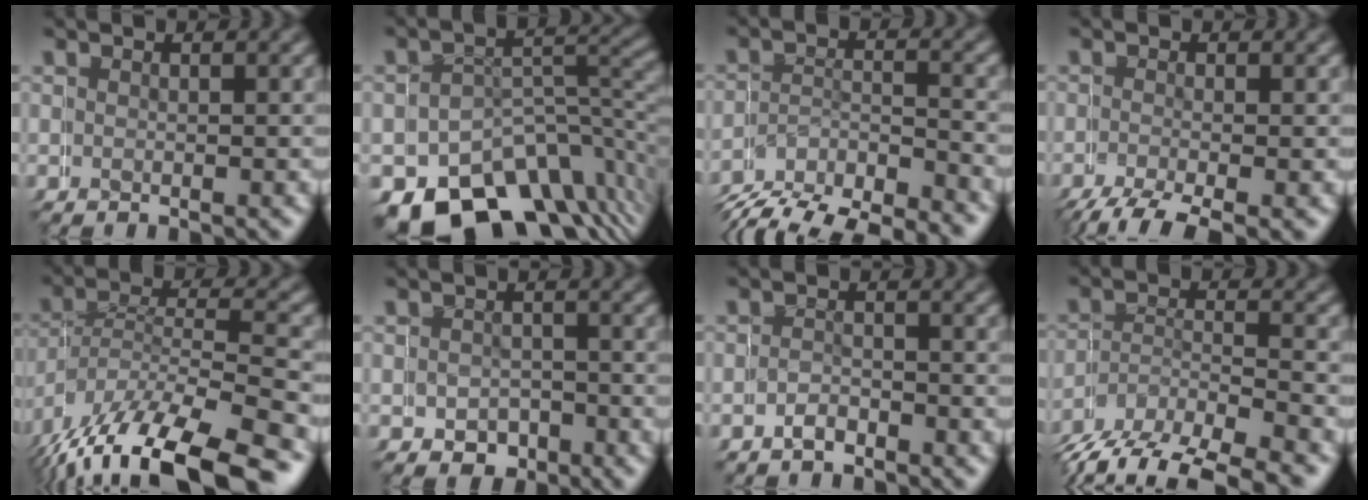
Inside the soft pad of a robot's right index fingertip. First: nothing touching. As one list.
[{"total": 10.2, "force": [-6.8, 6.2, 4.3], "torque": [-0.060, -0.026, -0.092]}, {"total": 4.8, "force": [-4.0, 2.6, 0.1], "torque": [-0.002, -0.010, -0.072]}, {"total": 4.1, "force": [-3.5, 1.3, 1.7], "torque": [-0.036, -0.021, -0.042]}, {"total": 8.7, "force": [-6.1, 4.3, 4.5], "torque": [-0.116, -0.044, -0.066]}, {"total": 2.8, "force": [-0.6, 2.4, -1.2], "torque": [0.016, -0.012, -0.007]}, {"total": 2.2, "force": [-1.1, 0.2, -1.9], "torque": [0.020, 0.000, -0.023]}, {"total": 7.4, "force": [-5.3, 4.2, 3.0], "torque": [-0.055, -0.018, -0.078]}]